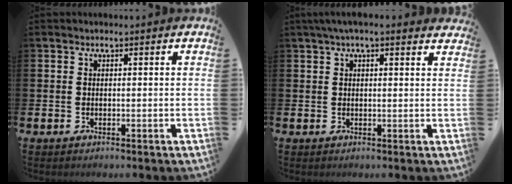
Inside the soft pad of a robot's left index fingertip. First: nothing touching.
{"total": 2.6, "force": [2.2, 0.3, 1.3], "torque": [-0.030, 0.000, 0.040]}